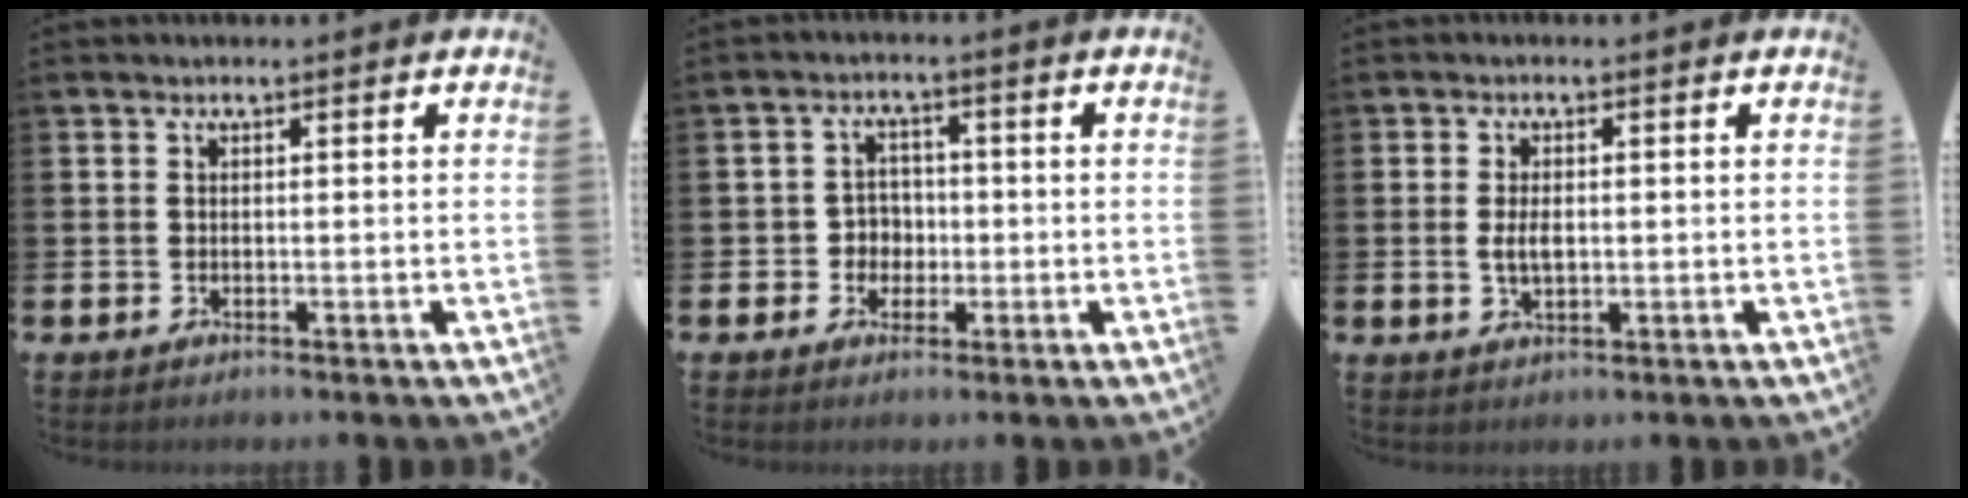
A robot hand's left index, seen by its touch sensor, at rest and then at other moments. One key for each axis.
{"total": 3.3, "fx": -0.6, "fy": 3.1, "fz": 0.8, "tx": -0.021, "ty": 0.005, "tz": -0.018}
{"total": 2.9, "fx": 0.1, "fy": 1.5, "fz": 2.5, "tx": -0.035, "ty": 0.000, "tz": -0.004}